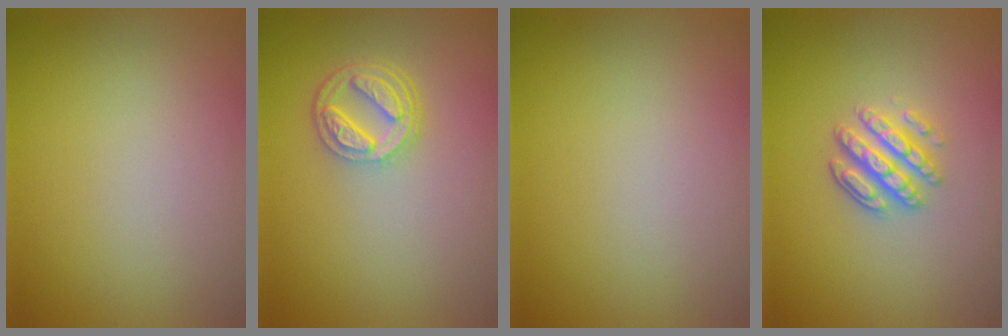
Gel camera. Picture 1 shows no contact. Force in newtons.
{"total": 4.2, "press": 3.2, "slide": 2.7}
{"total": 0.0}
{"total": 3.6, "press": 3.1, "slide": 1.8}